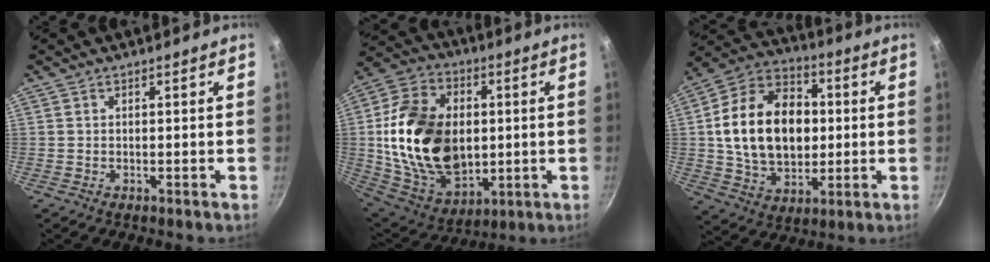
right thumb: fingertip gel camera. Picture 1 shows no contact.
{"total": 25.2, "force": [1.0, 17.5, 18.1], "torque": [-0.305, 0.002, 0.028]}
{"total": 21.4, "force": [1.3, 15.1, 15.1], "torque": [-0.227, 0.020, 0.020]}